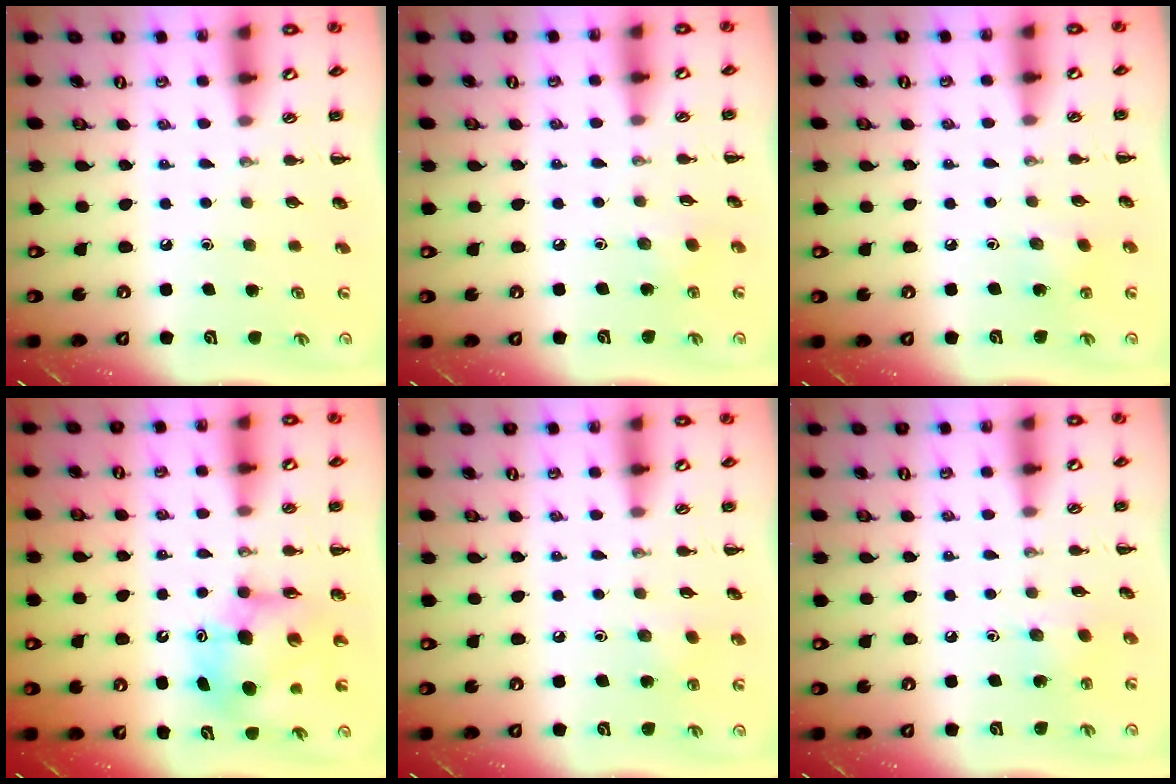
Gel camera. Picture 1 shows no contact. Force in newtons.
{"total": 2.3, "press": 2.2, "slide": 0.8}
{"total": 2.8, "press": 2.7, "slide": 0.8}
{"total": 10.4, "press": 9.9, "slide": 3.0}
{"total": 3.6, "press": 3.4, "slide": 1.2}
{"total": 5.4, "press": 5.2, "slide": 1.4}